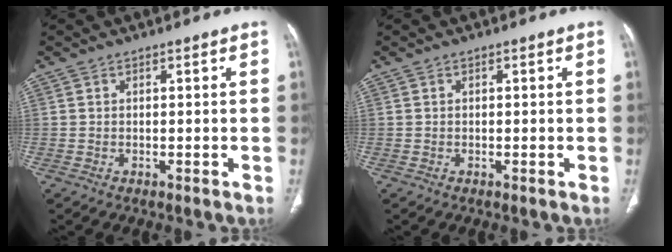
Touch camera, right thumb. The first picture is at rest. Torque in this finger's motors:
{"motor_torque": [0.28, -0.06, -0.34, 0.24, 0.04]}